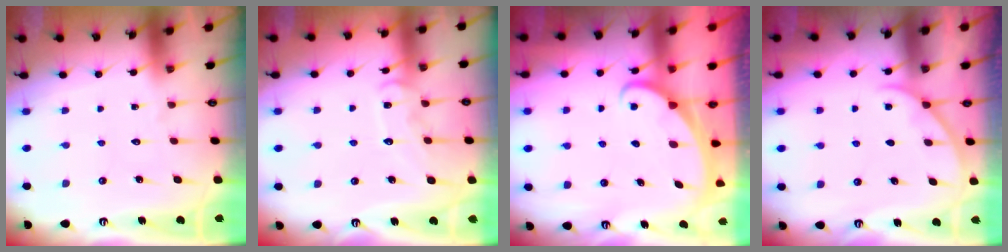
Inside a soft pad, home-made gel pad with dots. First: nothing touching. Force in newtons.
{"total": 10.1, "press": 10.1, "slide": 0.7}
{"total": 1.9, "press": 1.9, "slide": 0.1}
{"total": 2.3, "press": 2.2, "slide": 0.3}